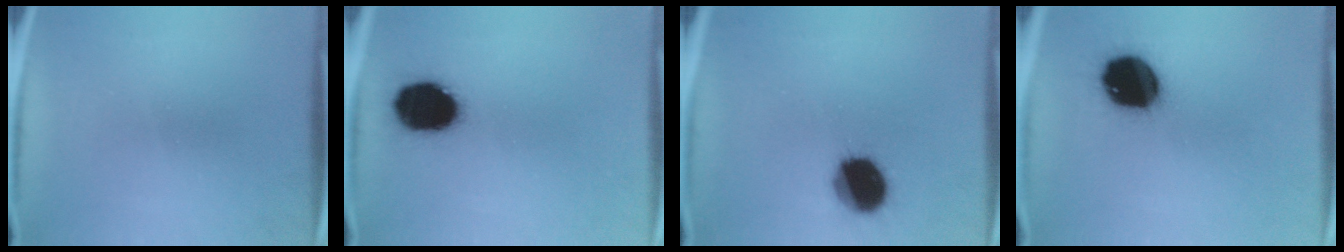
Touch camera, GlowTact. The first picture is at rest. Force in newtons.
{"total": 15.9}
{"total": 13.9}
{"total": 18.5}